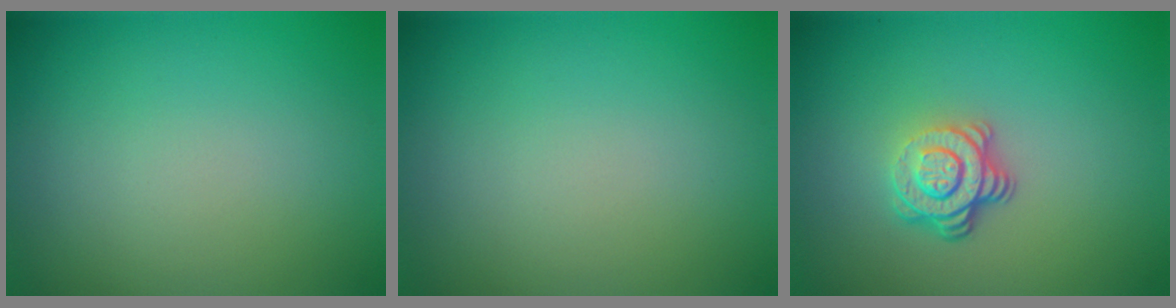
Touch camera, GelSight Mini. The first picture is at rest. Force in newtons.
{"total": 0.0}
{"total": 4.0, "press": 2.7, "slide": 2.9}